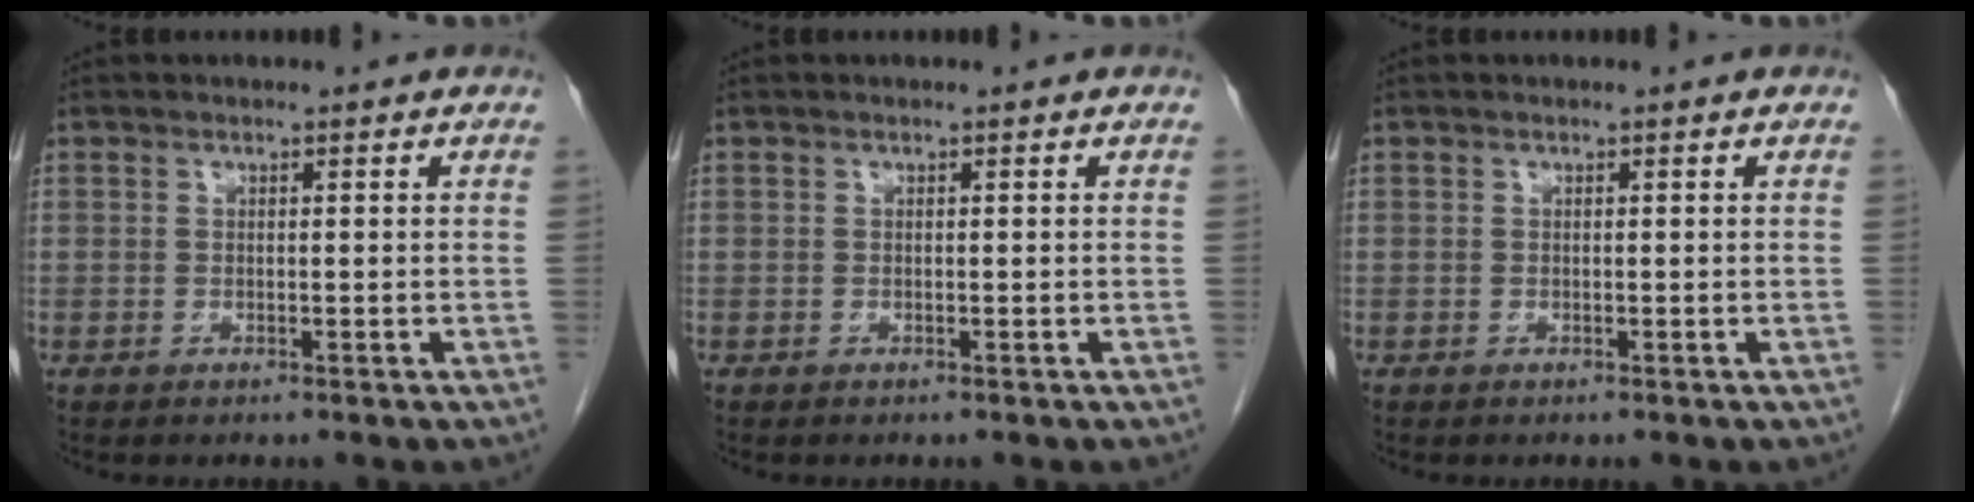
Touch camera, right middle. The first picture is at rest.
{"total": 0.0}
{"total": 0.0}